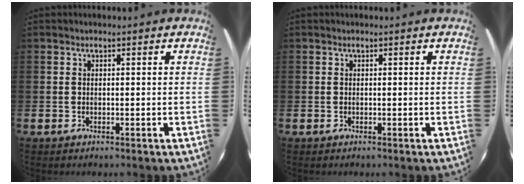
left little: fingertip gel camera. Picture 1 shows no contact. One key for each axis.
{"total": 0.0}